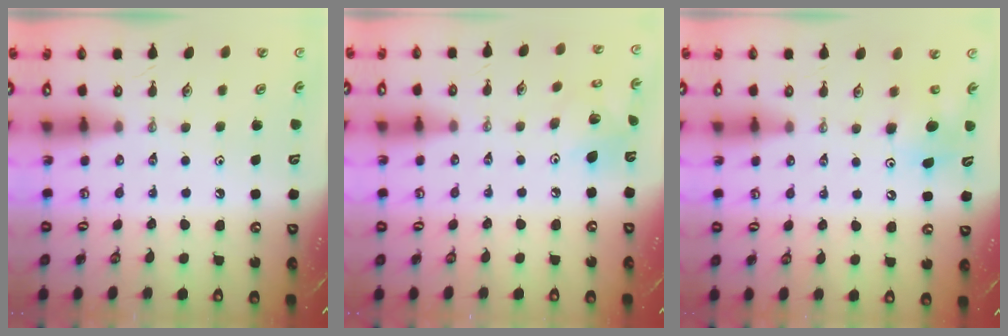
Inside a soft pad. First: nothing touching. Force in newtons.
{"total": 7.8, "press": 7.8, "slide": 0.6}
{"total": 7.7, "press": 7.6, "slide": 1.0}